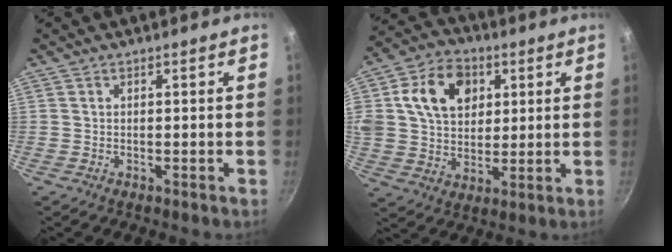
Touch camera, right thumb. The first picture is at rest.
{"total": 17.1, "force": [5.2, 13.0, 9.8], "torque": [-0.157, 0.013, 0.083]}